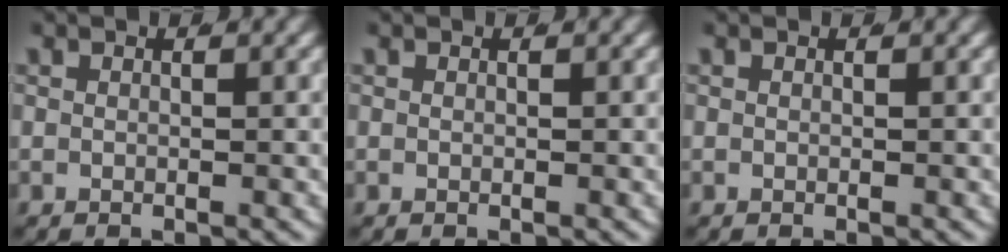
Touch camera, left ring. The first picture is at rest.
{"total": 0.0}
{"total": 0.0}